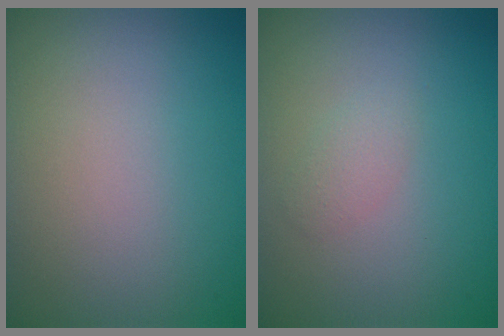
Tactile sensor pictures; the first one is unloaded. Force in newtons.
{"total": 1.1, "press": 1.1, "slide": 0.1}